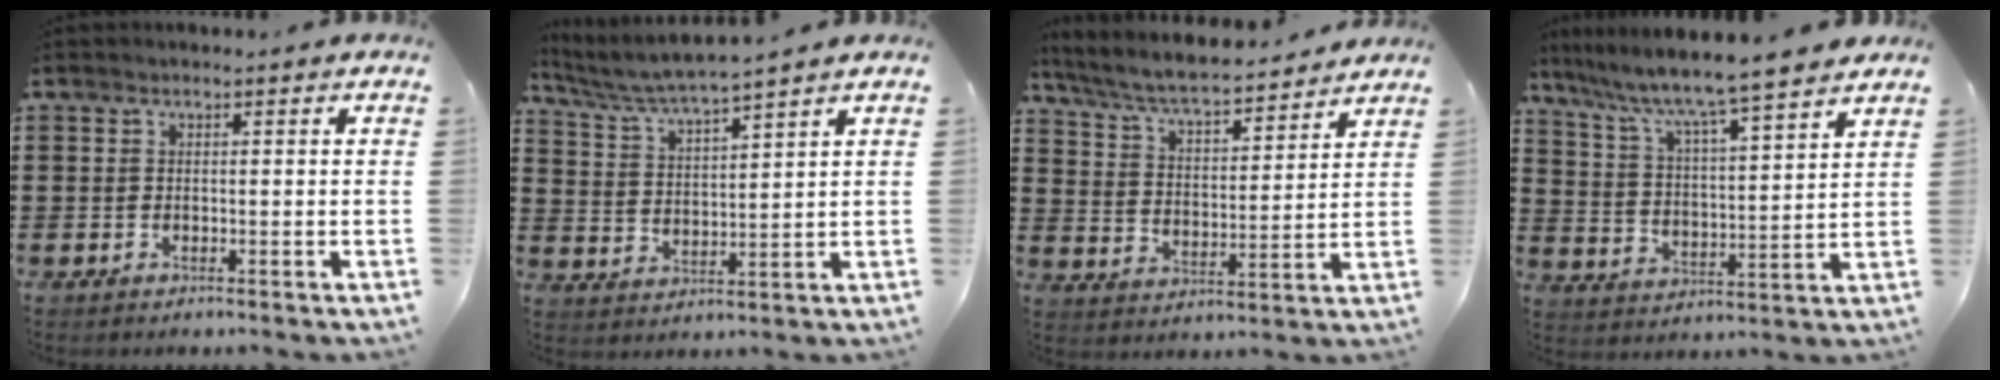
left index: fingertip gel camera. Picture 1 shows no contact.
{"total": 4.6, "force": [4.2, -0.6, 1.7], "torque": [-0.052, -0.027, 0.068]}
{"total": 6.2, "force": [5.7, 0.3, 2.4], "torque": [-0.072, -0.037, 0.094]}
{"total": 6.7, "force": [6.0, -0.6, 2.9], "torque": [-0.082, -0.046, 0.096]}